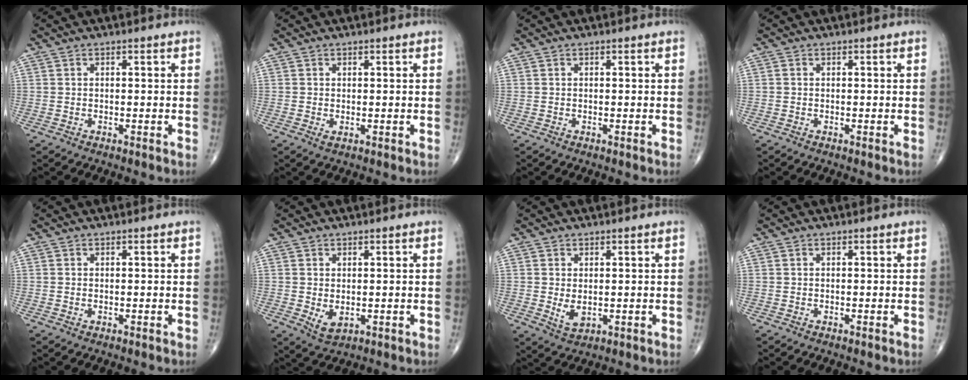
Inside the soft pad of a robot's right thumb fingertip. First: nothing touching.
{"total": 0.9, "force": [-0.1, 0.5, 0.7], "torque": [-0.014, -0.003, 0.000]}
{"total": 0.0}
{"total": 0.0}
{"total": 0.0}
{"total": 3.2, "force": [-0.2, 2.0, 2.6], "torque": [-0.039, -0.006, 0.008]}
{"total": 3.3, "force": [0.0, 2.0, 2.7], "torque": [-0.042, -0.009, 0.010]}
{"total": 0.0}